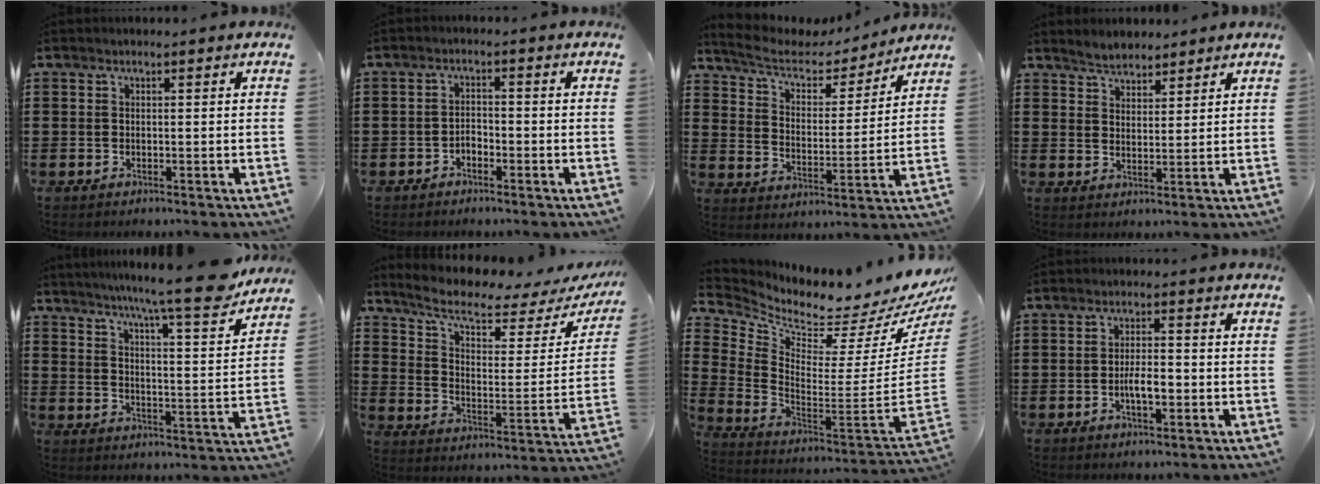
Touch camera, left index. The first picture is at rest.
{"total": 1.8, "force": [-1.5, 0.8, 0.7], "torque": [-0.020, 0.003, -0.031]}
{"total": 6.1, "force": [5.3, 2.0, 2.2], "torque": [-0.072, -0.031, 0.086]}
{"total": 3.4, "force": [3.1, 1.2, 0.1], "torque": [-0.014, -0.001, 0.060]}
{"total": 10.3, "force": [8.8, -0.6, 5.3], "torque": [-0.099, -0.062, 0.139]}
{"total": 7.5, "force": [5.7, 2.1, 4.4], "torque": [-0.106, -0.039, 0.095]}
{"total": 2.0, "force": [1.7, 0.6, 0.8], "torque": [-0.025, -0.058, 0.017]}
{"total": 4.0, "force": [-1.1, 1.5, 3.6], "torque": [-0.065, 0.006, -0.019]}